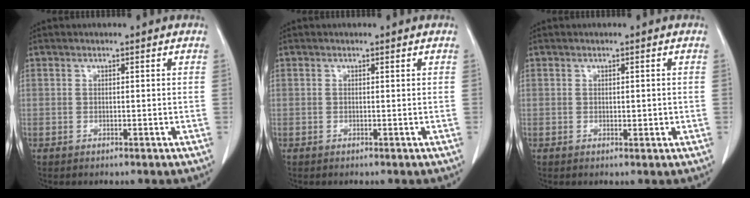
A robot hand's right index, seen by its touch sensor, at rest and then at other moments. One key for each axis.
{"total": 0.0}
{"total": 1.3, "fx": 0.0, "fy": 0.6, "fz": 1.2, "tx": -0.016, "ty": -0.003, "tz": 0.004}